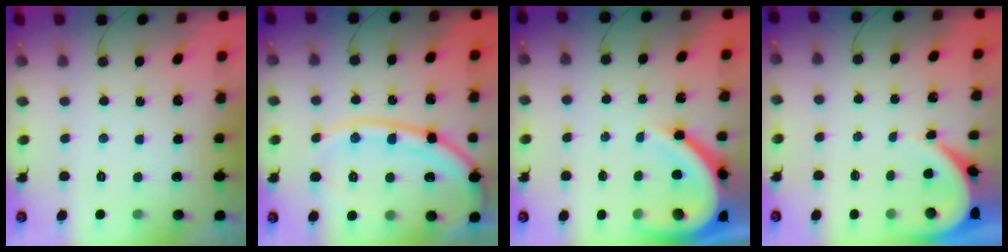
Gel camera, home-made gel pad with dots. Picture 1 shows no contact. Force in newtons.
{"total": 16.4, "press": 16.4, "slide": 1.6}
{"total": 12.9, "press": 12.8, "slide": 1.6}
{"total": 3.7, "press": 3.6, "slide": 0.4}